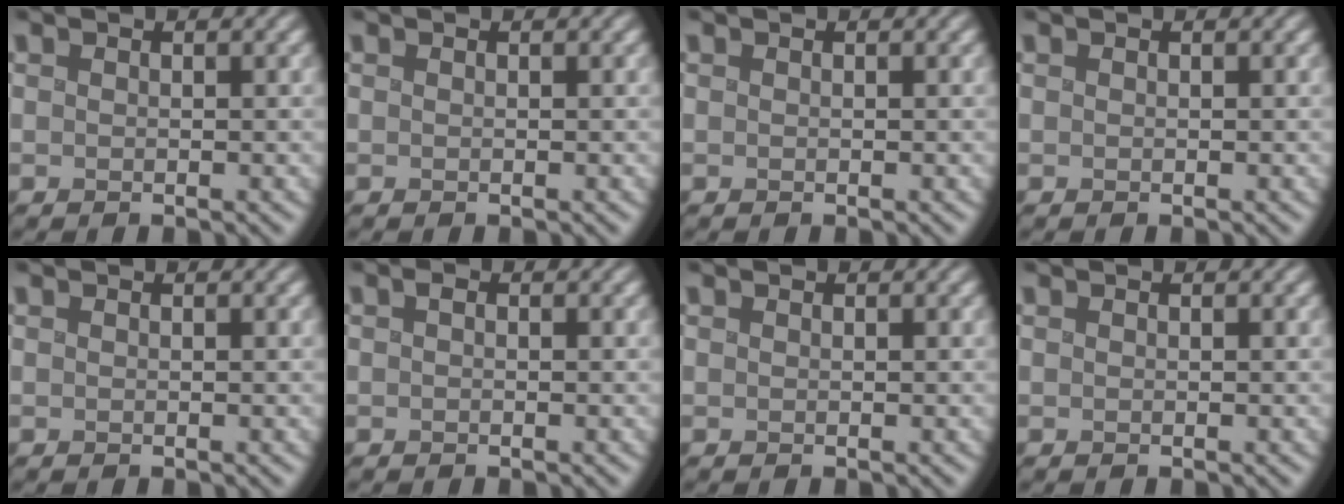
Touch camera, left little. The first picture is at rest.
{"total": 0.0}
{"total": 0.0}
{"total": 0.0}
{"total": 0.0}
{"total": 0.7, "force": [-0.2, 0.5, 0.4], "torque": [-0.006, 0.003, -0.005]}
{"total": 0.0}
{"total": 0.0}